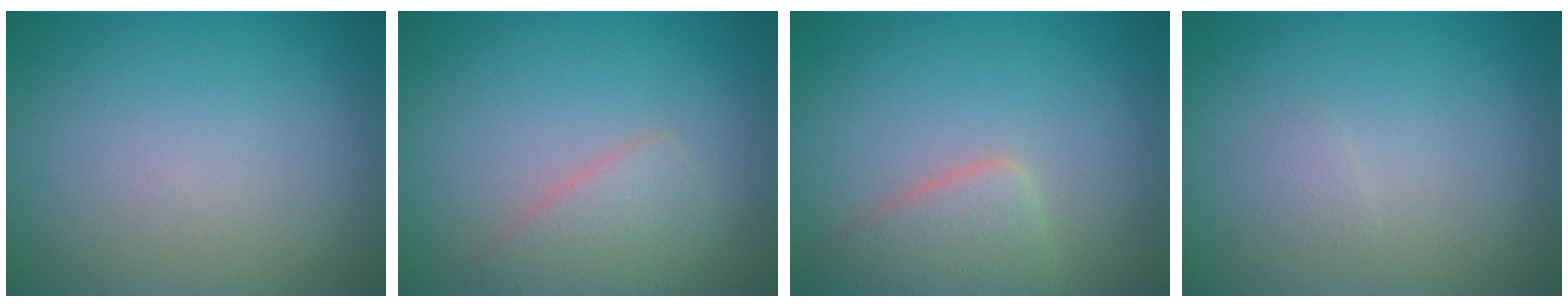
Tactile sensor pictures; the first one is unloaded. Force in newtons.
{"total": 2.5, "press": 2.5, "slide": 0.1}
{"total": 3.2, "press": 3.2, "slide": 0.3}
{"total": 0.6, "press": 0.6, "slide": 0.1}